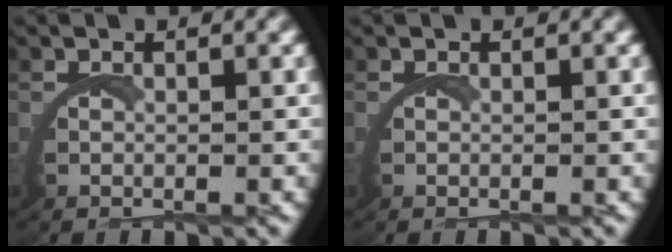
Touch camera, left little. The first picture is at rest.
{"total": 0.0}